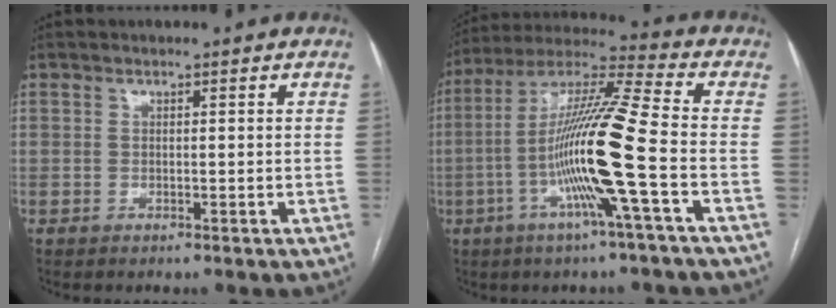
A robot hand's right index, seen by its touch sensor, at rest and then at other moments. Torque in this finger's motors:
{"motor_torque": [2.14, 0.00, 1.05, 0.21]}